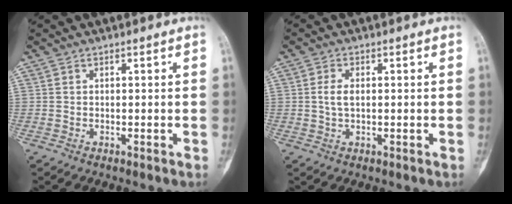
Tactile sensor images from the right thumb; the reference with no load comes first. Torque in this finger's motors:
{"motor_torque": [0.07, 0.08, 0.21, -0.20, 0.08]}